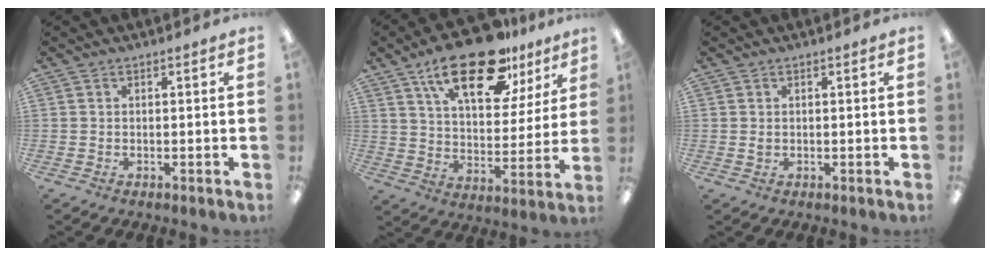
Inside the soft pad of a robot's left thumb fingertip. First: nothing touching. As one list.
[{"total": 21.3, "force": [13.9, 9.1, 13.3], "torque": [-0.209, -0.070, 0.232]}, {"total": 0.9, "force": [0.3, 0.5, 0.6], "torque": [-0.014, 0.002, 0.005]}]